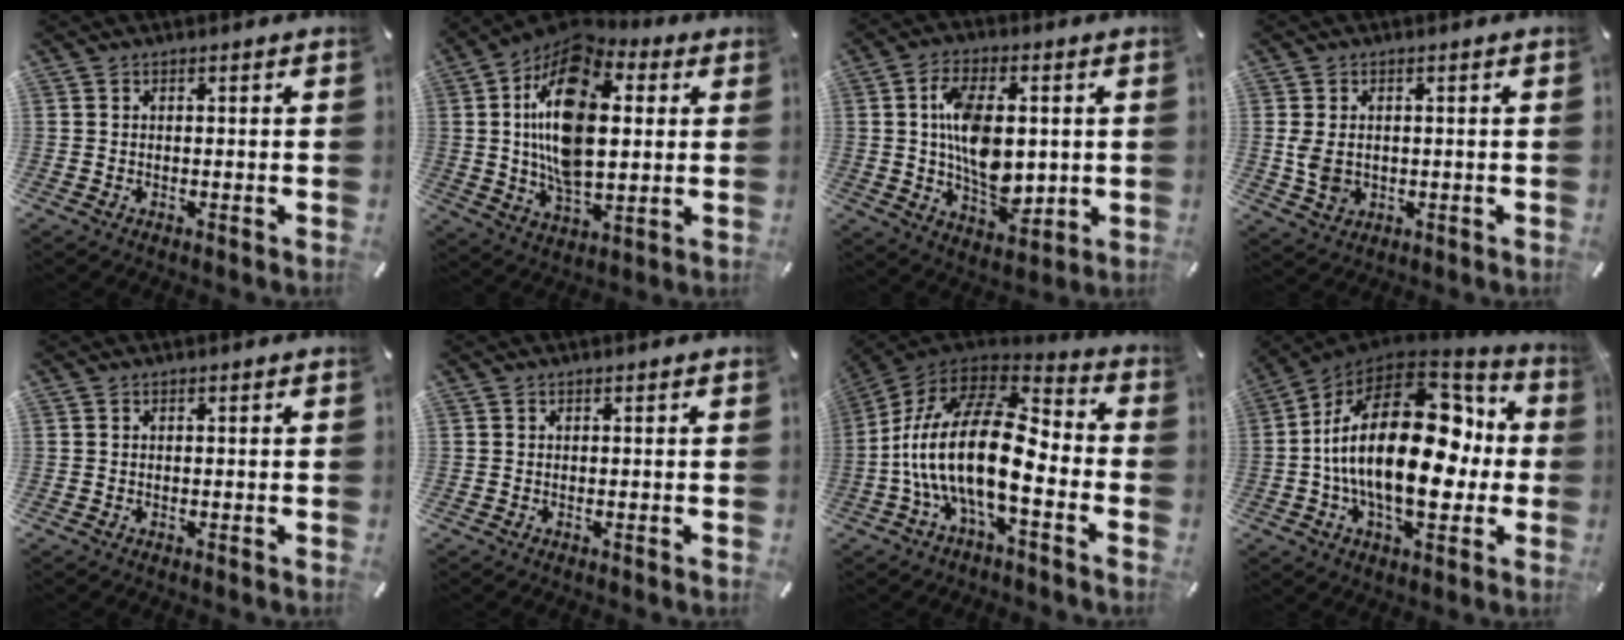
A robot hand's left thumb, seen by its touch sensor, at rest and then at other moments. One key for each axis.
{"total": 20.4, "fx": 4.1, "fy": 12.2, "fz": 15.8, "tx": -0.315, "ty": -0.004, "tz": 0.060}
{"total": 13.5, "fx": 0.9, "fy": 8.2, "fz": 10.8, "tx": -0.187, "ty": 0.004, "tz": 0.016}
{"total": 4.5, "fx": 0.0, "fy": 3.5, "fz": 2.8, "tx": -0.058, "ty": -0.001, "tz": -0.002}
{"total": 0.0}
{"total": 0.0}
{"total": 24.1, "fx": -4.5, "fy": 11.0, "fz": 21.0, "tx": -0.436, "ty": 0.017, "tz": -0.076}
{"total": 28.2, "fx": 0.6, "fy": 15.3, "fz": 23.6, "tx": -0.423, "ty": -0.001, "tz": 0.016}